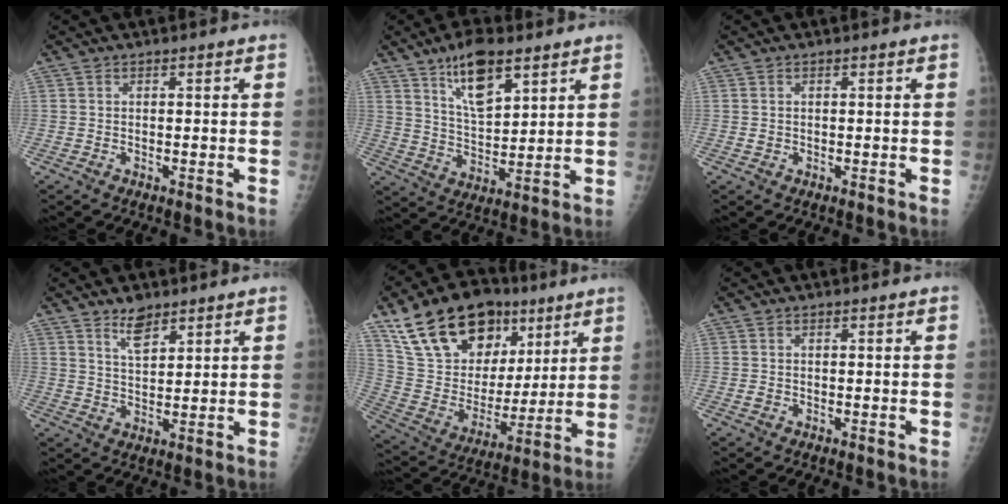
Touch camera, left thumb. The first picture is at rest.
{"total": 11.4, "force": [6.9, 4.6, 7.8], "torque": [-0.117, -0.038, 0.126]}
{"total": 0.8, "force": [0.1, 0.7, 0.3], "torque": [-0.001, 0.001, 0.002]}
{"total": 5.0, "force": [3.7, 2.3, 2.6], "torque": [-0.031, -0.029, 0.069]}
{"total": 24.3, "force": [14.4, 14.6, 13.1], "torque": [-0.197, -0.028, 0.258]}
{"total": 0.8, "force": [-0.1, 0.7, 0.4], "torque": [-0.006, 0.000, 0.000]}